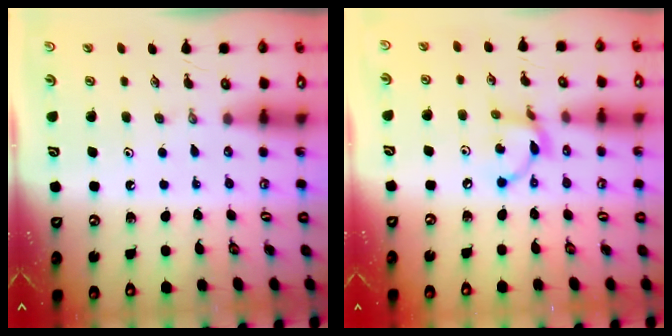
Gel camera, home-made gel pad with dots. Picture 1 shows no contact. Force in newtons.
{"total": 7.4, "press": 7.4, "slide": 0.2}